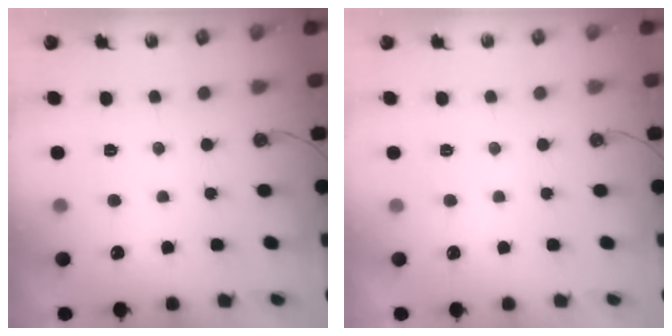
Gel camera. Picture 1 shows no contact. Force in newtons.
{"total": 0.0}